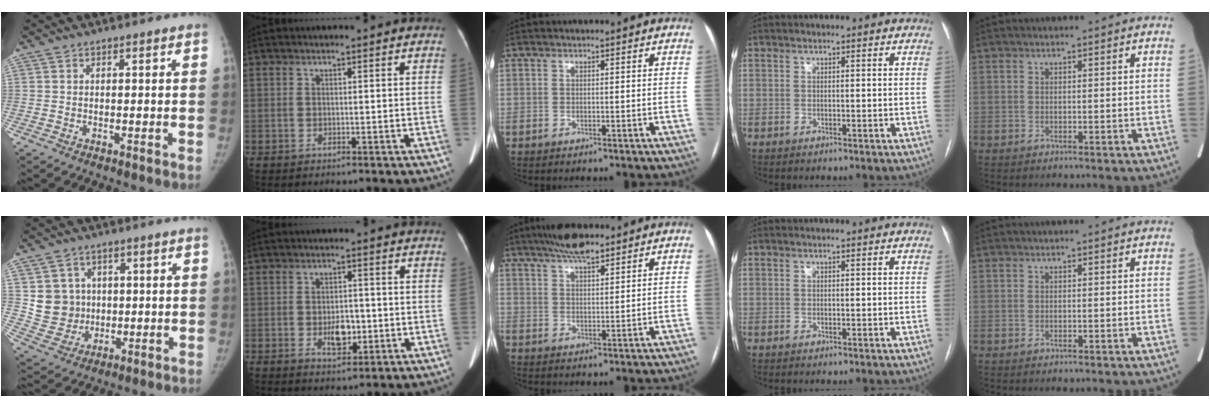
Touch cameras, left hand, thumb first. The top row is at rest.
{"thumb": {"total": 8.3, "force": [1.2, 7.9, 2.1], "torque": [0.001, -0.002, 0.034]}, "index": {"total": 4.3, "force": [-1.0, 2.5, 3.4], "torque": [-0.056, 0.002, -0.010]}, "middle": {"total": 6.5, "force": [5.1, 1.3, 3.8], "torque": [-0.071, 0.014, 0.090]}}